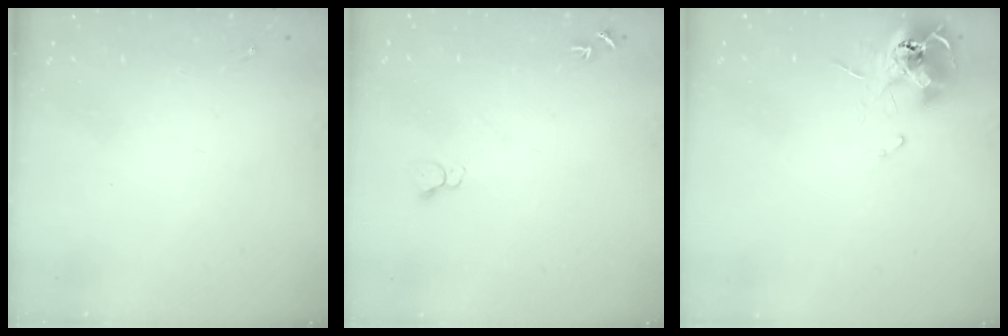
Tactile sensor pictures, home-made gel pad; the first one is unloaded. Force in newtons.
{"total": 4.4, "press": 4.4, "slide": 0.4}
{"total": 12.0, "press": 11.9, "slide": 1.2}